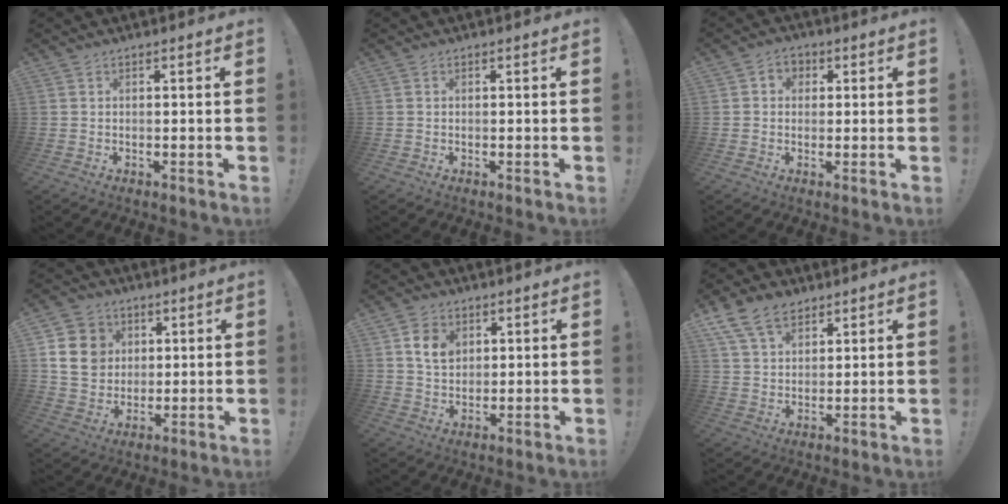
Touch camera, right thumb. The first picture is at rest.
{"total": 0.0}
{"total": 3.8, "force": [0.6, 3.4, 1.5], "torque": [-0.018, 0.001, 0.010]}
{"total": 13.3, "force": [3.5, 11.6, 5.4], "torque": [-0.072, -0.011, 0.076]}
{"total": 7.6, "force": [3.0, 5.8, 3.9], "torque": [-0.060, -0.004, 0.057]}
{"total": 11.6, "force": [7.2, 7.4, 5.3], "torque": [-0.096, -0.030, 0.141]}